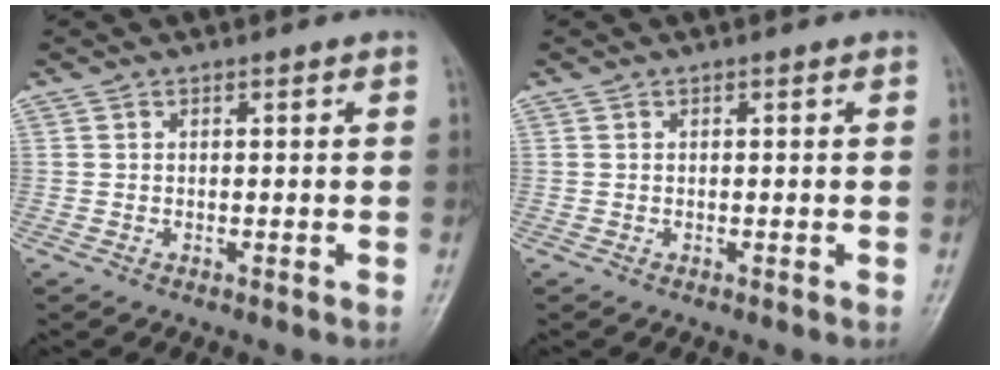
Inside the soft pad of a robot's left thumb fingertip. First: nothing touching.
{"total": 0.0}